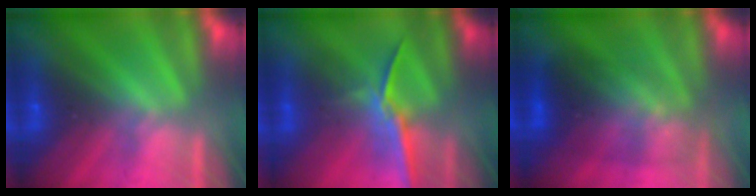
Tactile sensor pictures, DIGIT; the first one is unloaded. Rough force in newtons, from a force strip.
{"total": 1.2}
{"total": 3.0}